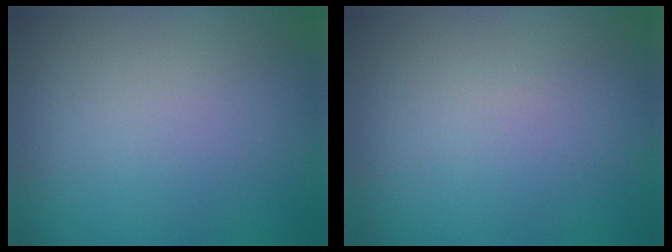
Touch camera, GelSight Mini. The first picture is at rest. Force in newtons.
{"total": 0.0}